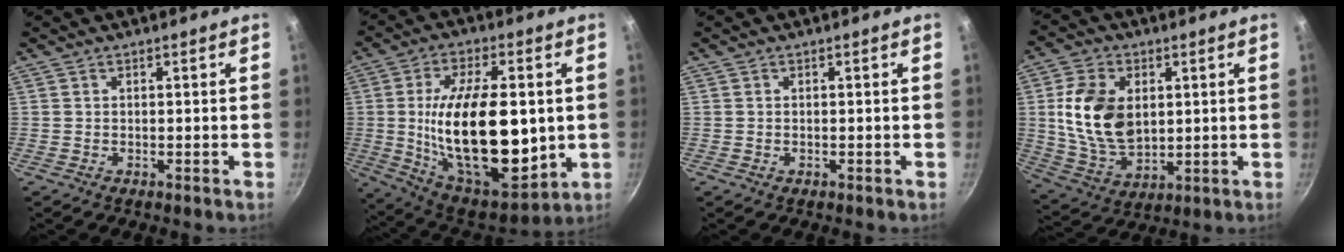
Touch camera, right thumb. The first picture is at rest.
{"total": 26.7, "force": [-0.1, 13.0, 23.3], "torque": [-0.381, -0.014, 0.010]}
{"total": 0.0}
{"total": 14.7, "force": [2.3, 9.8, 10.8], "torque": [-0.186, -0.016, 0.053]}